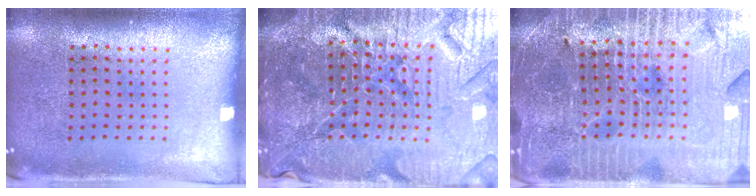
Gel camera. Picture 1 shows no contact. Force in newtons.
{"total": 6.4, "press": 5.9, "slide": 2.6}
{"total": 5.2, "press": 4.8, "slide": 1.8}